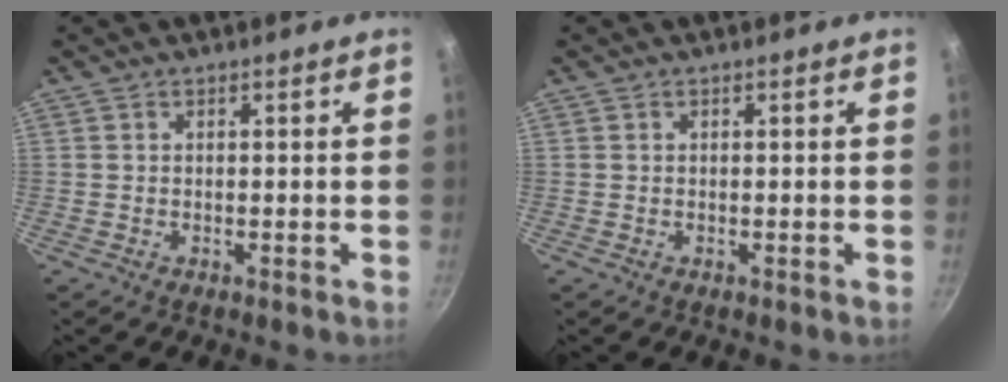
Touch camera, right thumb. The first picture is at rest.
{"total": 0.0}